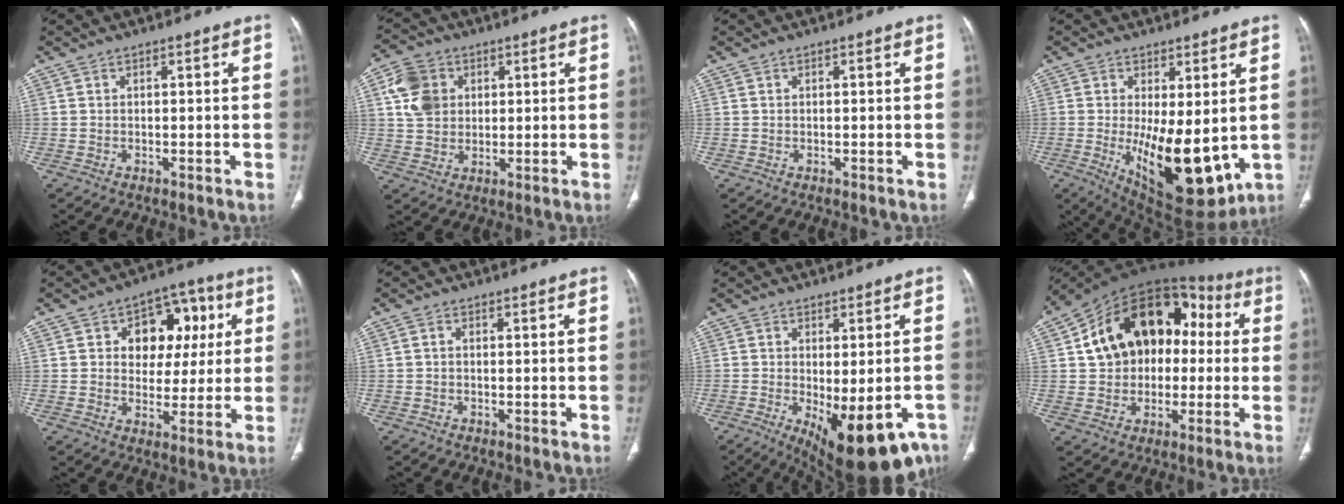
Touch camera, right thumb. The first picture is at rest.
{"total": 8.5, "force": [2.4, 6.9, 4.4], "torque": [-0.065, 0.000, 0.044]}
{"total": 0.0}
{"total": 16.0, "force": [-1.6, 6.7, 14.4], "torque": [-0.212, -0.035, -0.001]}
{"total": 13.0, "force": [3.1, 9.5, 8.3], "torque": [-0.053, 0.010, 0.044]}
{"total": 0.6, "force": [-0.1, 0.4, 0.4], "torque": [-0.007, 0.001, -0.005]}
{"total": 15.8, "force": [-7.7, 6.7, 12.0], "torque": [-0.133, -0.010, -0.094]}
{"total": 21.6, "force": [2.7, 15.3, 15.0], "torque": [-0.207, 0.045, 0.041]}